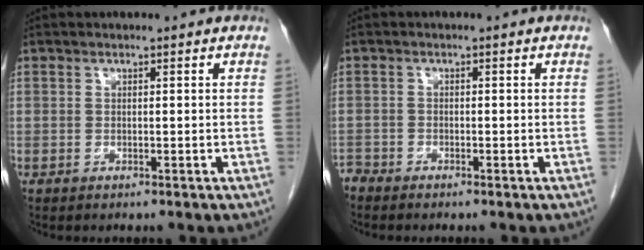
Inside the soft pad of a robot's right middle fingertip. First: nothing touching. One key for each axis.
{"total": 1.5, "fx": -1.5, "fy": 0.2, "fz": -0.2, "tx": 0.003, "ty": -0.005, "tz": -0.031}